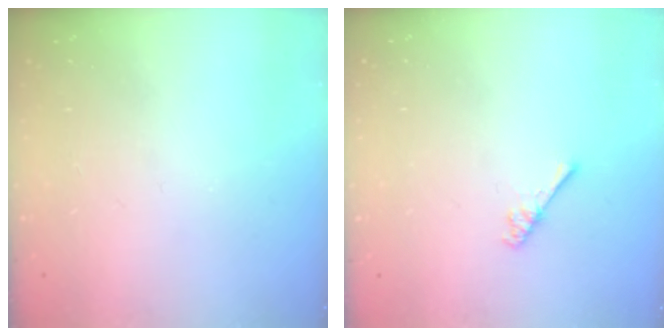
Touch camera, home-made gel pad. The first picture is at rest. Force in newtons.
{"total": 2.9, "press": 2.9, "slide": 0.4}